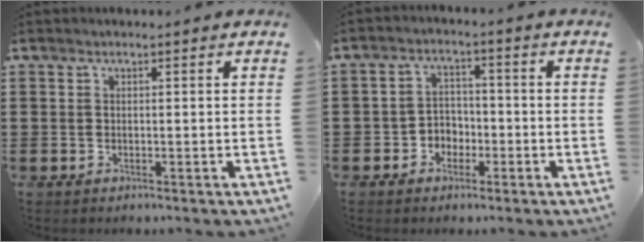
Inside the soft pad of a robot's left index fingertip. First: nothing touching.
{"total": 3.4, "force": [-2.0, 2.6, 1.1], "torque": [-0.029, 0.009, -0.044]}